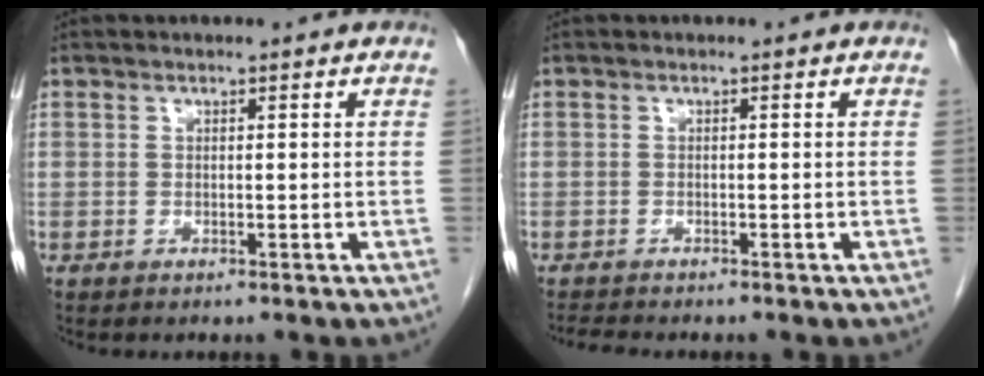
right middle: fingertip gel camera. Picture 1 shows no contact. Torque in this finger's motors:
{"motor_torque": [0.11, -0.06, -0.02, -0.01]}